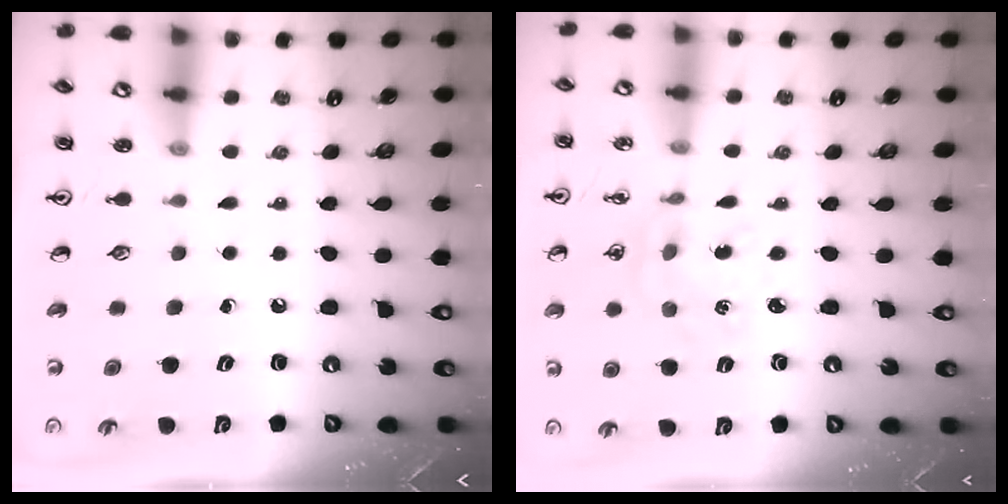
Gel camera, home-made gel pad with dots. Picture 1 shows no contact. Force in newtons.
{"total": 1.7, "press": 1.7, "slide": 0.1}